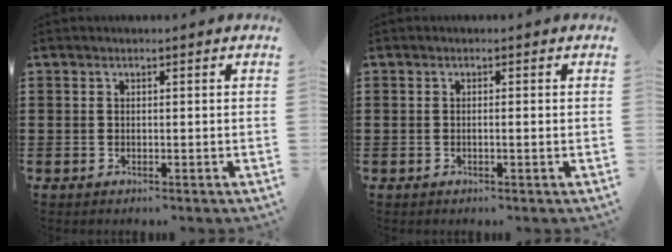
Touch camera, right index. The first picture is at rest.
{"total": 0.6, "force": [-0.2, -0.1, 0.6], "torque": [-0.011, -0.004, -0.004]}